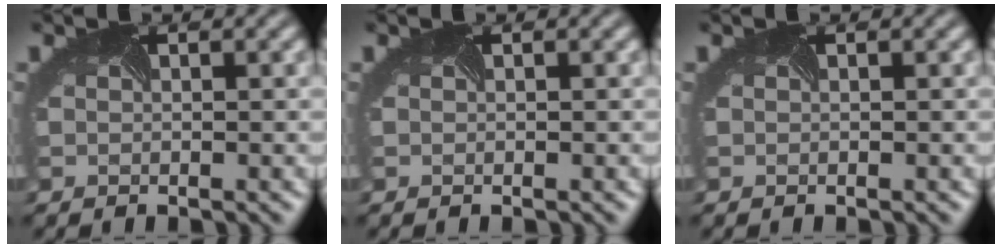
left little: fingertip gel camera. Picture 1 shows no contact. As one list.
[{"total": 0.0}, {"total": 0.0}]